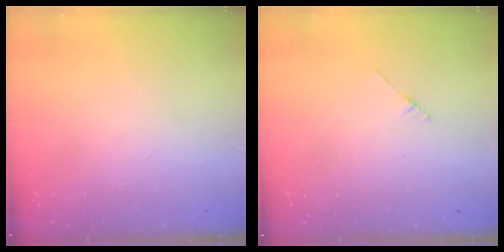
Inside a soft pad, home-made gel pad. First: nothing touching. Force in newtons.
{"total": 1.7, "press": 1.6, "slide": 0.2}